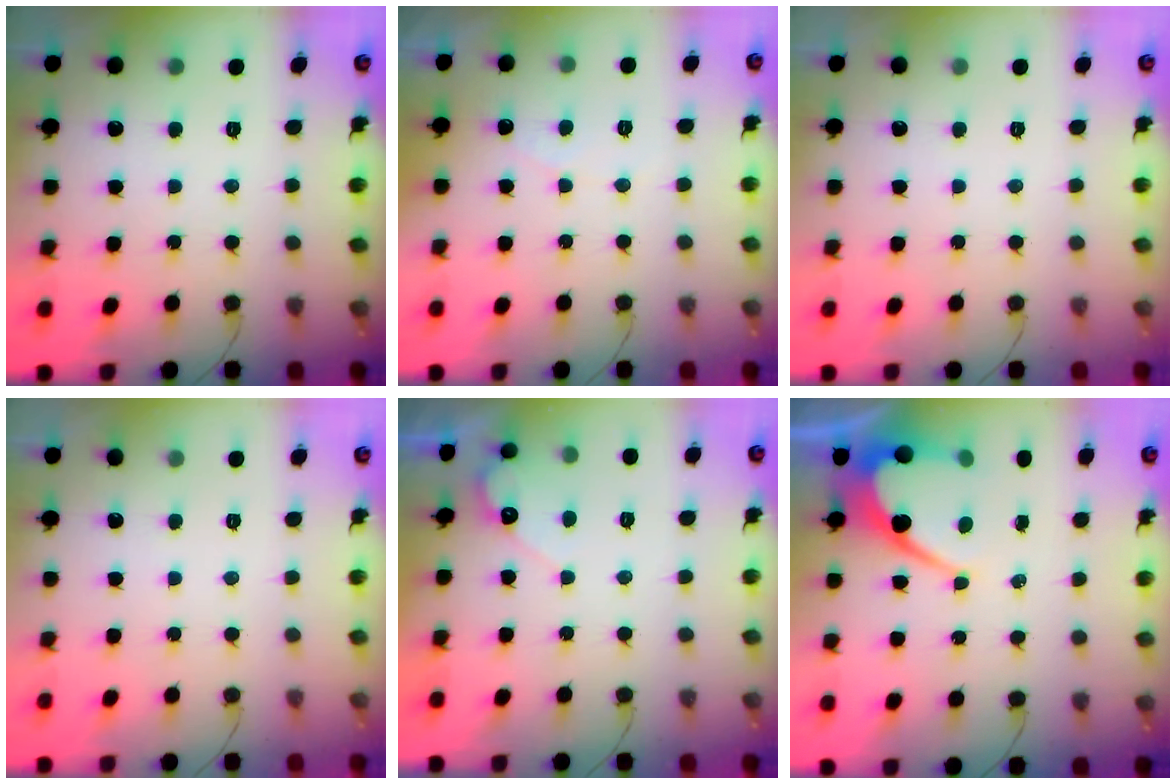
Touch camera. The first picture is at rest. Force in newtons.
{"total": 2.5, "press": 2.5, "slide": 0.2}
{"total": 0.0}
{"total": 0.0}
{"total": 4.5, "press": 4.5, "slide": 0.2}
{"total": 10.3, "press": 10.3, "slide": 0.7}